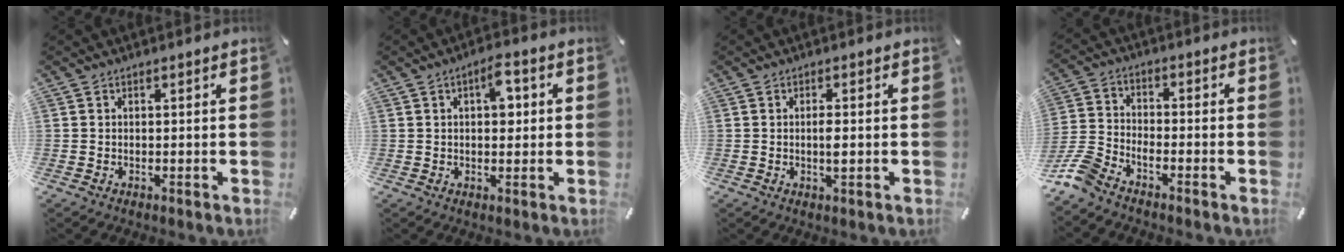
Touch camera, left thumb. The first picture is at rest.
{"total": 5.8, "force": [1.2, 2.9, 4.9], "torque": [-0.057, -0.003, 0.010]}
{"total": 2.6, "force": [-0.1, 0.6, 2.5], "torque": [-0.049, -0.003, -0.002]}
{"total": 7.6, "force": [-6.3, 2.9, 3.2], "torque": [-0.086, 0.013, -0.127]}